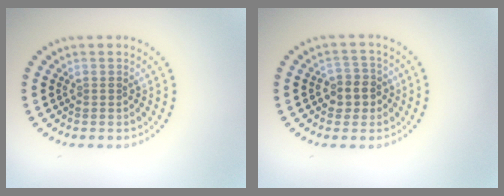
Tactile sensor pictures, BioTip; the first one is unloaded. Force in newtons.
{"total": 2.6, "press": 2.4, "slide": 1.1}